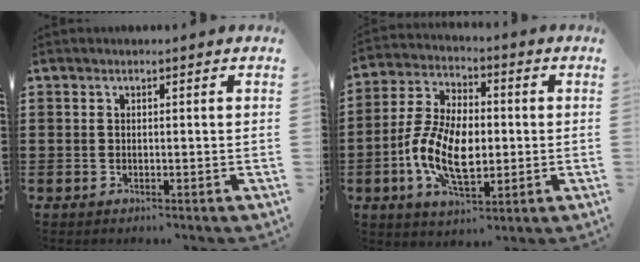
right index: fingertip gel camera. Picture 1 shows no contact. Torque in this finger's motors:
{"motor_torque": [2.14, 0.00, 0.70, 0.21]}